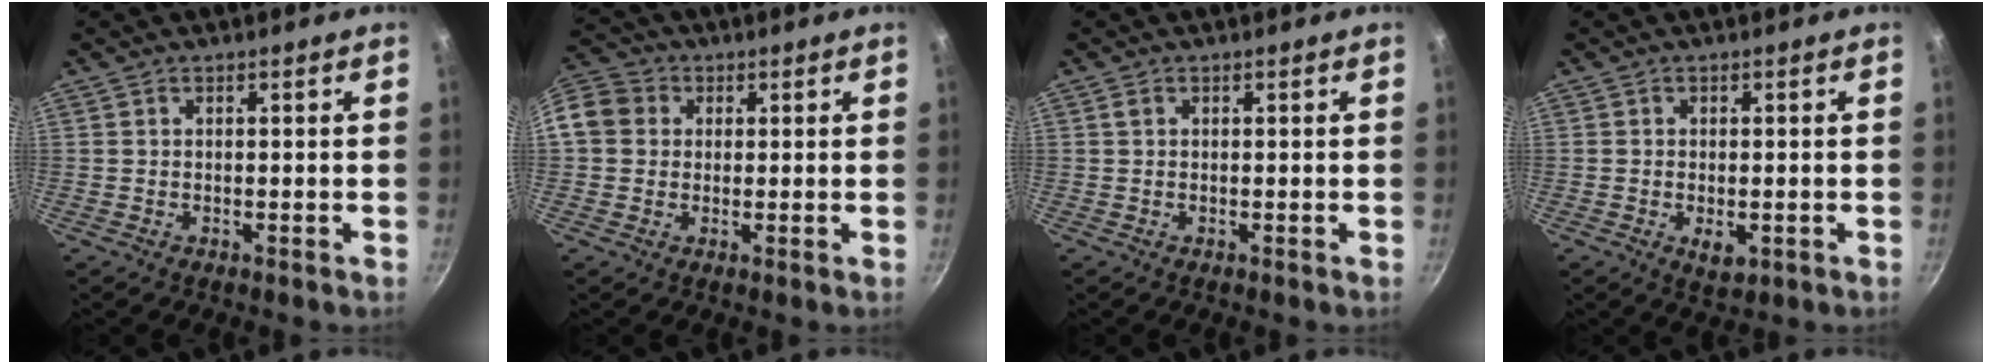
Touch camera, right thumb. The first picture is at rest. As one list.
[{"total": 11.0, "force": [1.5, 9.7, 4.9], "torque": [-0.092, 0.030, 0.015]}, {"total": 0.7, "force": [0.3, 0.4, 0.4], "torque": [-0.009, 0.001, 0.006]}, {"total": 3.2, "force": [-0.7, 1.7, 2.6], "torque": [-0.036, -0.006, -0.006]}]